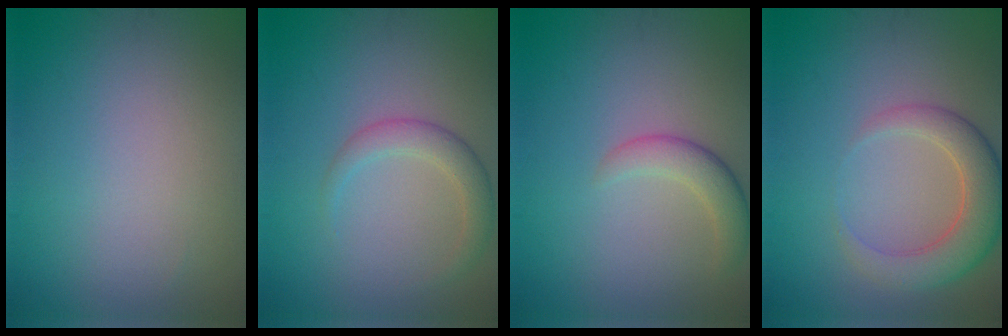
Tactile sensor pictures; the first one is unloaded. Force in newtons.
{"total": 2.4, "press": 2.4, "slide": 0.1}
{"total": 2.6, "press": 2.6, "slide": 0.2}
{"total": 4.8, "press": 4.7, "slide": 0.5}